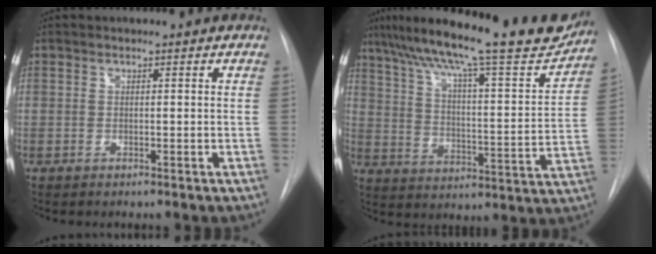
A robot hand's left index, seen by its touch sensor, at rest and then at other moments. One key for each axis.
{"total": 23.6, "fx": 19.8, "fy": 2.7, "fz": 12.5, "tx": -0.209, "ty": -0.014, "tz": 0.277}